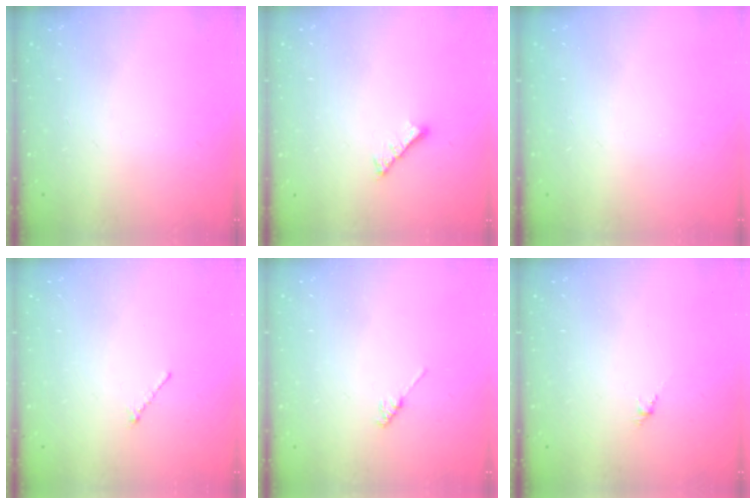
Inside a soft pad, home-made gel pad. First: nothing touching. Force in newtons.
{"total": 3.6, "press": 3.5, "slide": 0.7}
{"total": 0.0}
{"total": 1.2, "press": 1.2, "slide": 0.4}
{"total": 1.8, "press": 1.7, "slide": 0.4}
{"total": 1.9, "press": 1.8, "slide": 0.7}